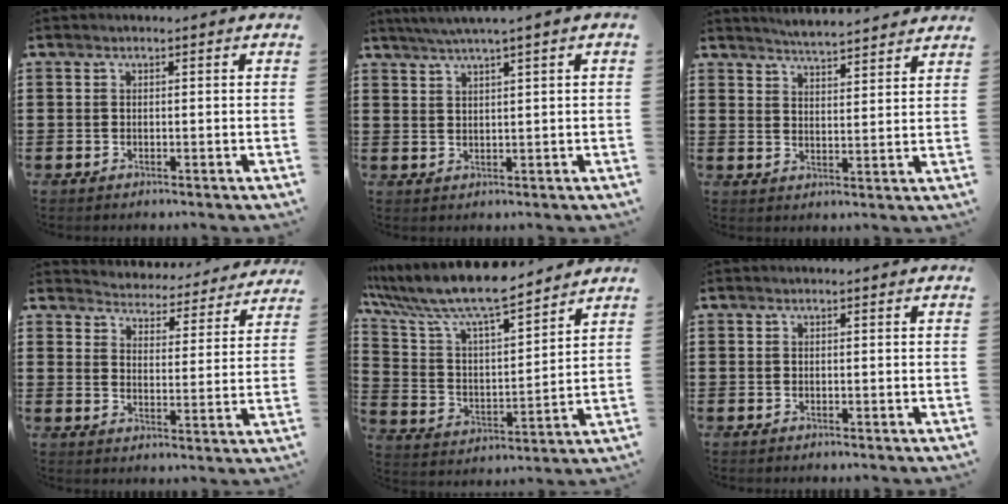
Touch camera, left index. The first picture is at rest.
{"total": 2.4, "force": [1.6, -0.5, 1.7], "torque": [-0.034, -0.002, 0.029]}
{"total": 3.9, "force": [3.8, -0.5, 0.2], "torque": [-0.017, -0.020, 0.068]}
{"total": 4.5, "force": [4.5, 0.0, -0.4], "torque": [-0.021, -0.041, 0.075]}
{"total": 9.7, "force": [8.4, 1.3, 4.7], "torque": [-0.126, -0.053, 0.143]}
{"total": 0.0}